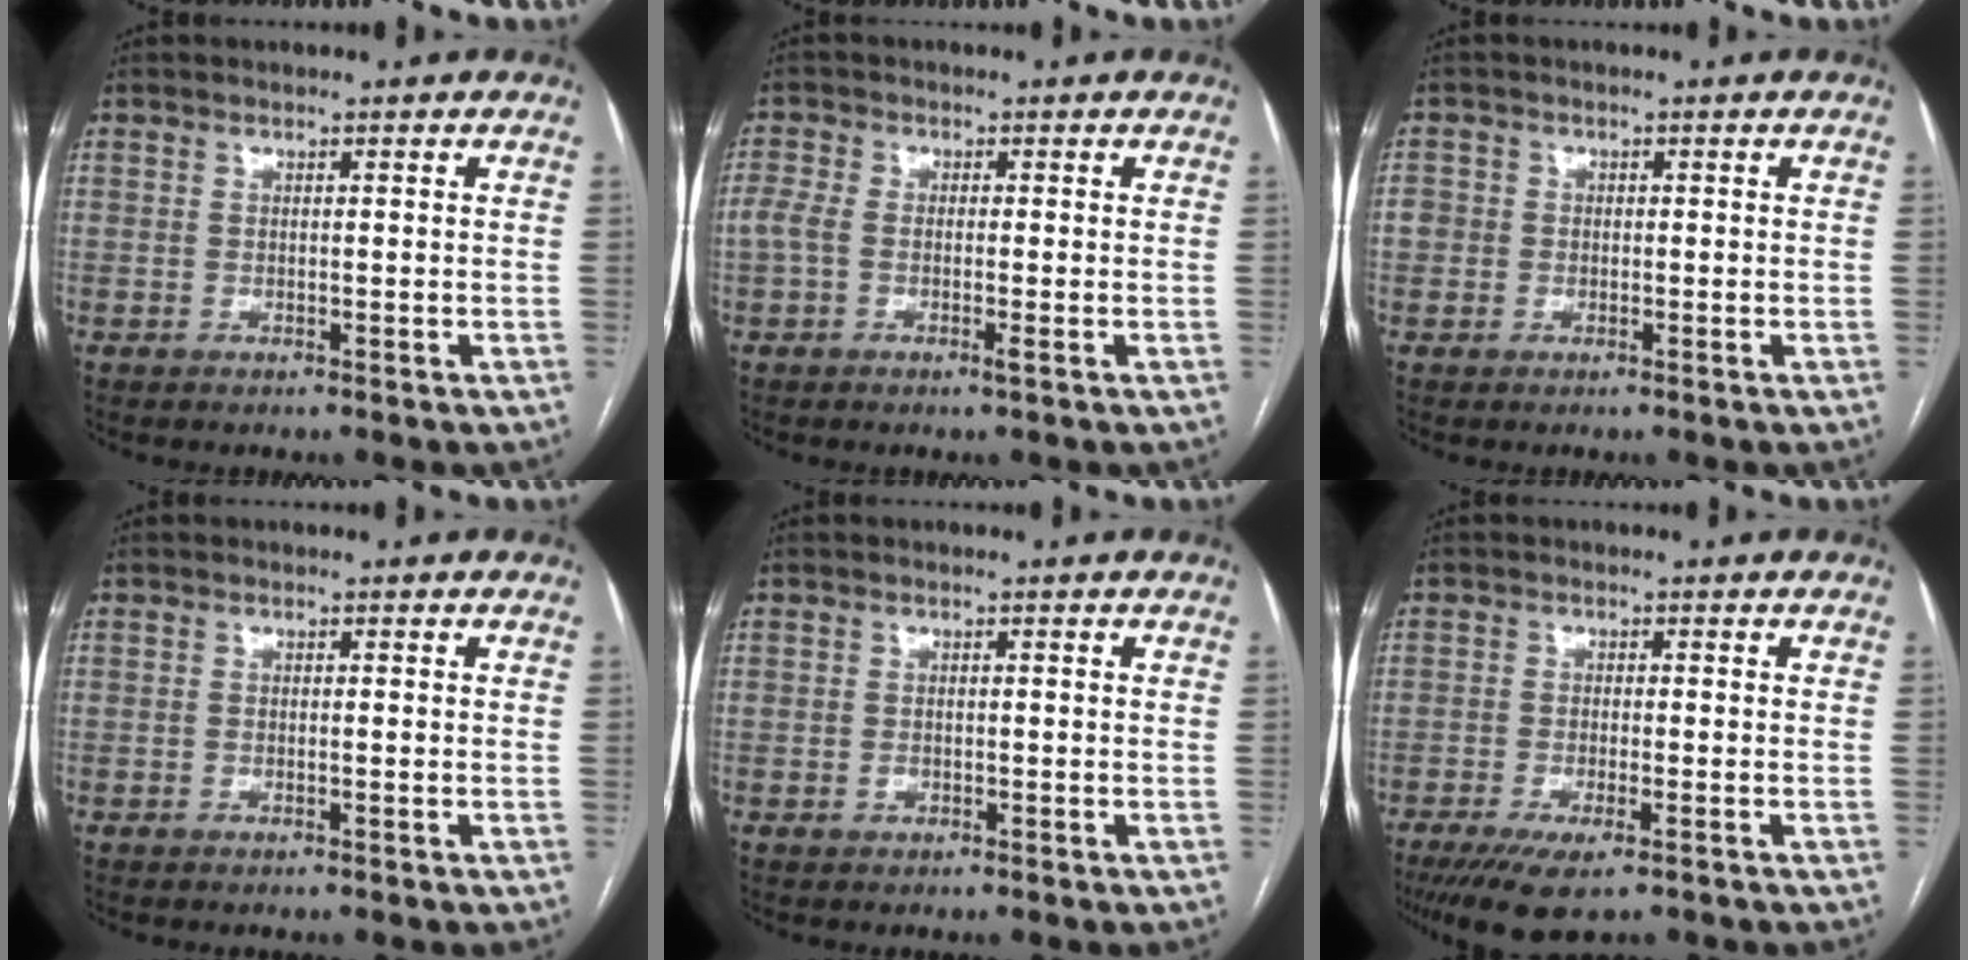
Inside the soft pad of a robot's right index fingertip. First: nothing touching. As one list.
[{"total": 3.4, "force": [-0.9, 1.2, 3.0], "torque": [-0.068, 0.005, -0.020]}, {"total": 2.6, "force": [-0.2, 2.4, 0.8], "torque": [-0.014, 0.012, -0.001]}, {"total": 0.0}, {"total": 0.8, "force": [-0.4, 0.6, 0.4], "torque": [-0.008, 0.001, -0.005]}, {"total": 7.5, "force": [-5.0, 1.7, 5.3], "torque": [-0.089, -0.017, -0.081]}]